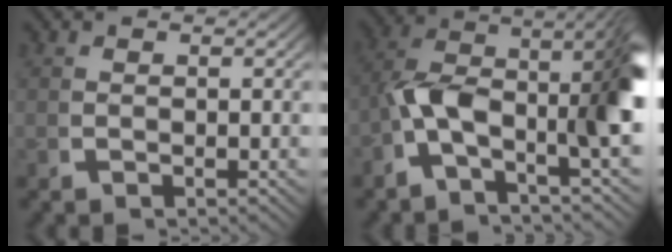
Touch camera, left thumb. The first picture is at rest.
{"total": 10.9, "force": [-0.9, 5.7, 9.2], "torque": [-0.170, -0.033, -0.016]}